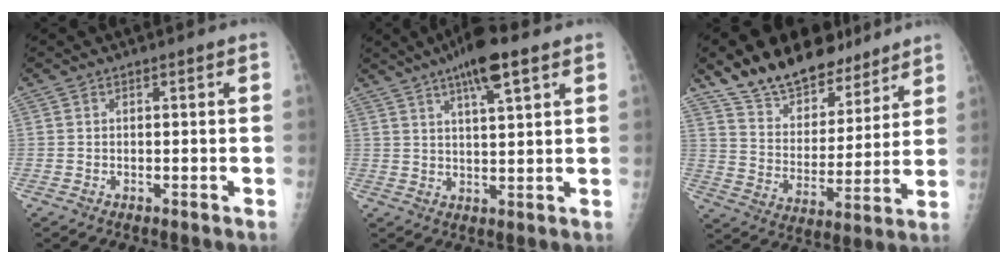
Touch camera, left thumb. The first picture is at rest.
{"total": 9.4, "force": [5.6, 2.0, 7.3], "torque": [-0.118, -0.013, 0.090]}
{"total": 18.1, "force": [14.2, 9.0, 6.7], "torque": [-0.061, -0.071, 0.238]}